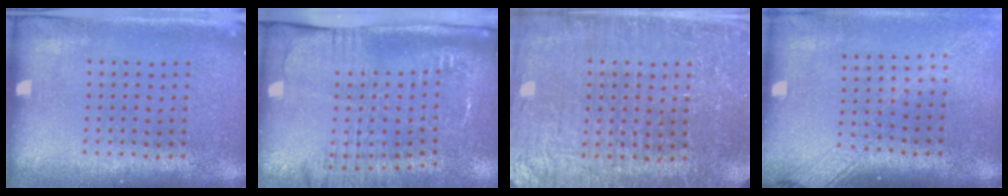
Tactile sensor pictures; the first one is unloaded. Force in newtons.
{"total": 2.7, "press": 2.0, "slide": 1.8}
{"total": 4.4, "press": 4.2, "slide": 1.4}
{"total": 2.0, "press": 1.5, "slide": 1.3}